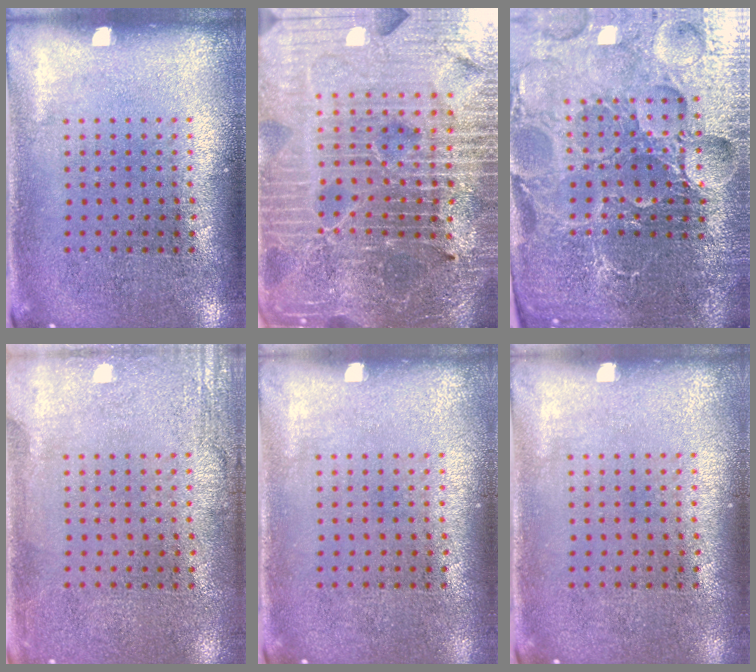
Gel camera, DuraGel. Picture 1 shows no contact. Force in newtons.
{"total": 6.7, "press": 5.9, "slide": 3.1}
{"total": 5.8, "press": 5.4, "slide": 2.3}
{"total": 2.4, "press": 2.4, "slide": 0.3}
{"total": 0.0}
{"total": 0.0}